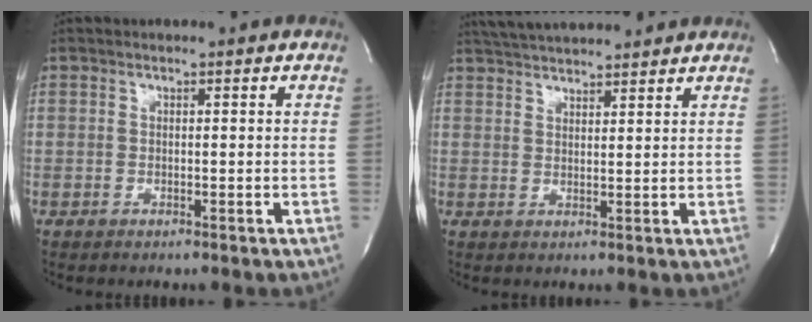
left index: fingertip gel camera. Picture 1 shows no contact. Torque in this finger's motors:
{"motor_torque": [0.04, -0.14, 0.26, 0.11]}